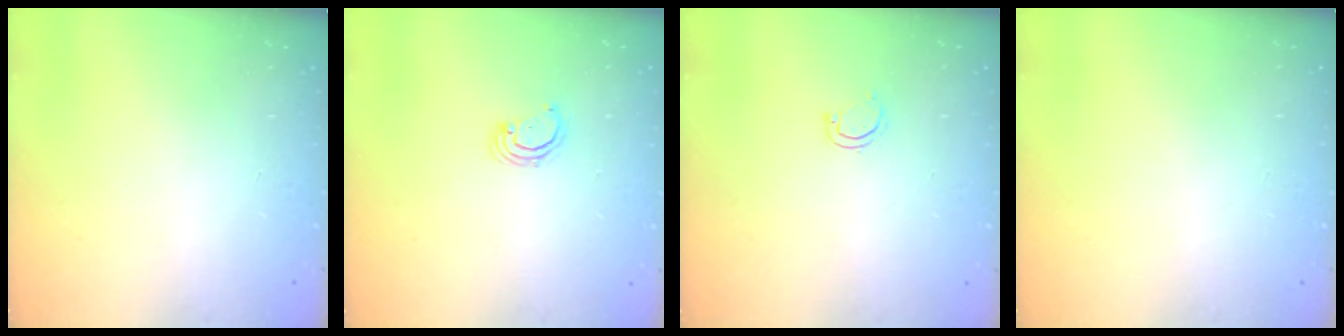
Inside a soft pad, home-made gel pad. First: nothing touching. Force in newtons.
{"total": 2.8, "press": 2.8, "slide": 0.2}
{"total": 4.1, "press": 4.1, "slide": 0.3}
{"total": 0.0}